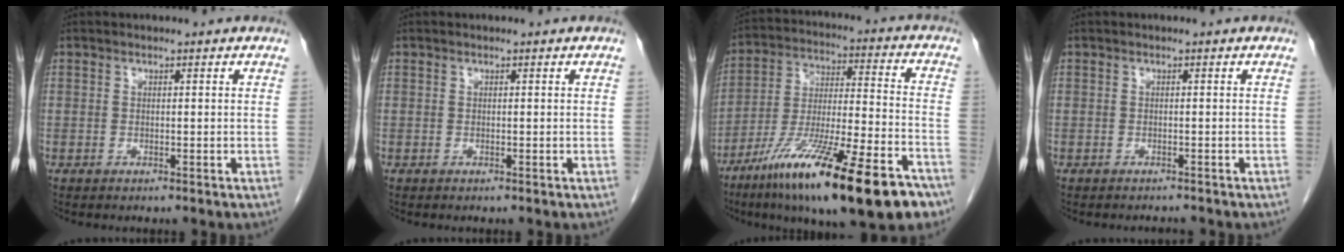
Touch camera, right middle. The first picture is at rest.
{"total": 0.0}
{"total": 24.7, "force": [-15.5, 2.9, 19.0], "torque": [-0.272, -0.038, -0.262]}
{"total": 1.3, "force": [-1.2, 0.2, 0.0], "torque": [-0.002, -0.004, -0.015]}